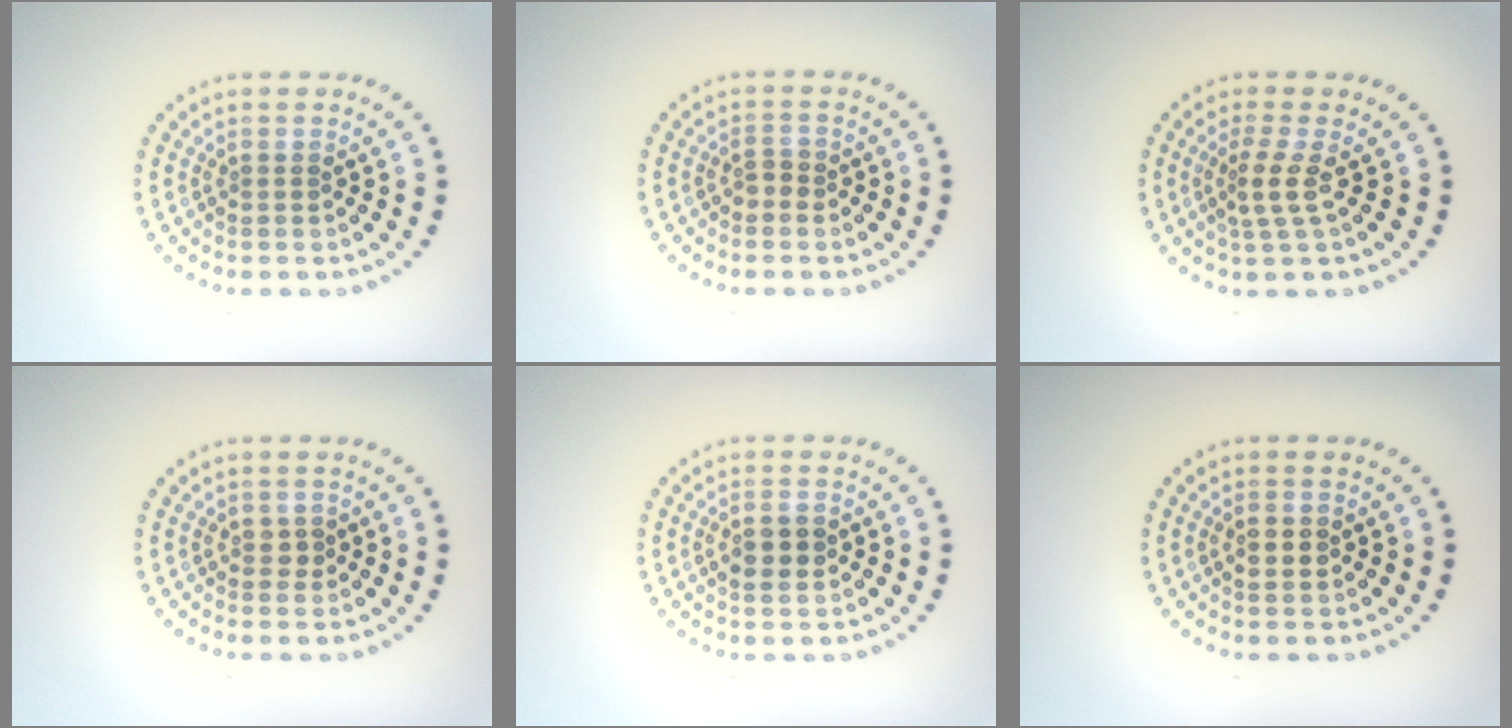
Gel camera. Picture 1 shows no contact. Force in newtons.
{"total": 1.2, "press": 1.1, "slide": 0.5}
{"total": 2.2, "press": 1.4, "slide": 1.7}
{"total": 0.8, "press": 0.8, "slide": 0.2}
{"total": 2.2, "press": 2.2, "slide": 0.0}
{"total": 1.0, "press": 1.0, "slide": 0.0}